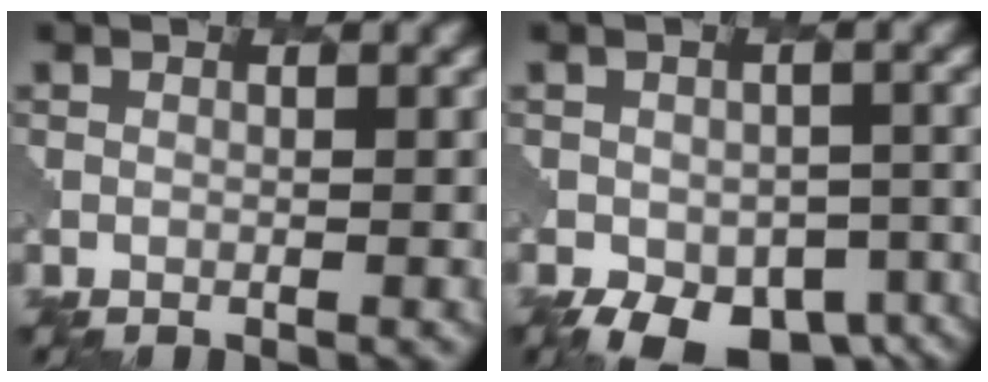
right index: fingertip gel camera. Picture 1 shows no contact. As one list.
[{"total": 8.9, "force": [-5.5, 4.8, 5.1], "torque": [-0.080, -0.031, -0.071]}]